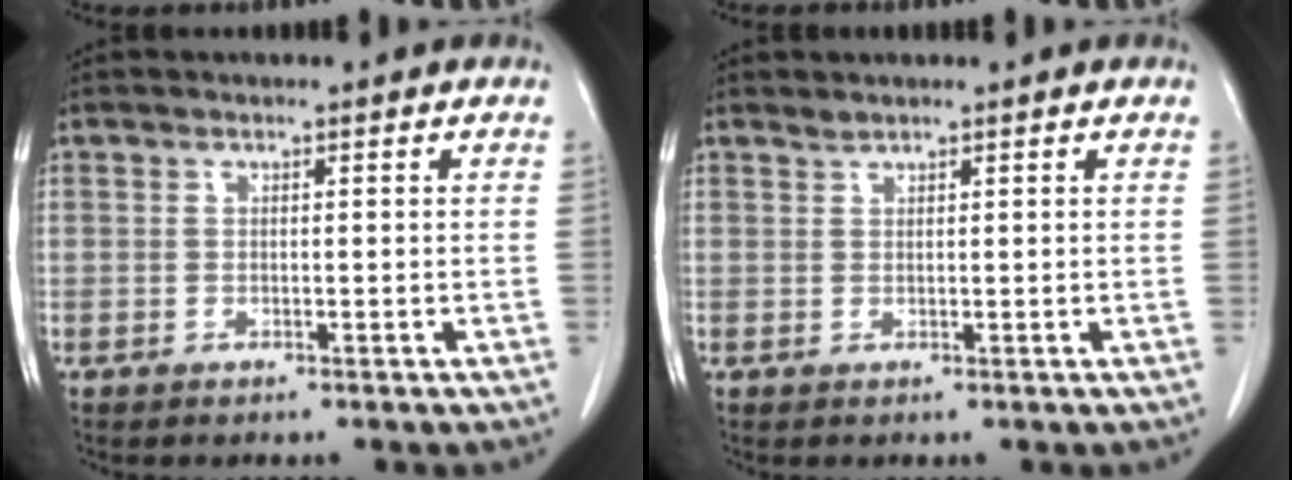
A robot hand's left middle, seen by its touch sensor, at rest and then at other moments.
{"total": 0.7, "force": [0.7, -0.1, -0.1], "torque": [-0.005, -0.002, 0.015]}